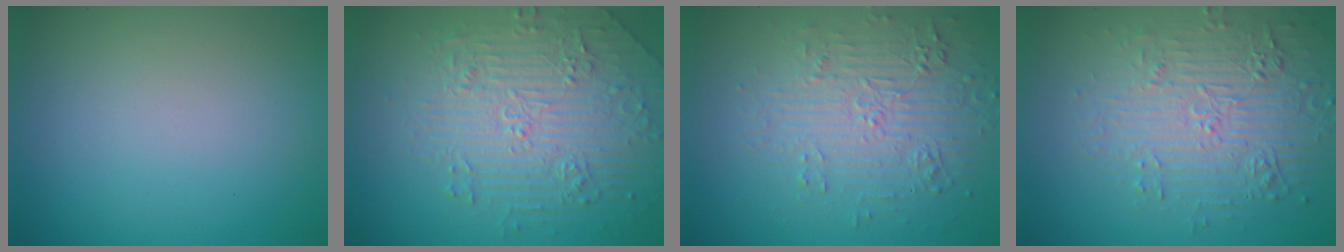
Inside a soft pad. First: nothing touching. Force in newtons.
{"total": 4.6, "press": 4.5, "slide": 0.5}
{"total": 4.2, "press": 3.7, "slide": 2.0}
{"total": 4.8, "press": 4.2, "slide": 2.4}